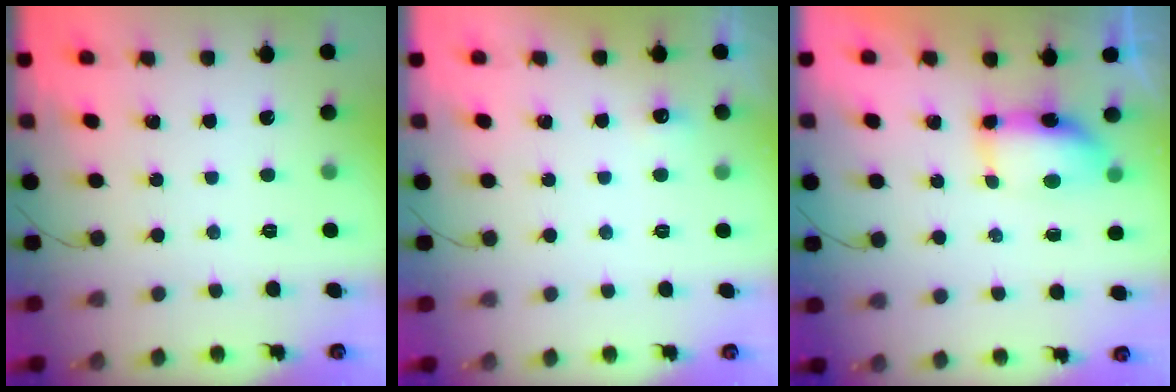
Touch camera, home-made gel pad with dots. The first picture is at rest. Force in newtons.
{"total": 6.6, "press": 3.0, "slide": 5.9}
{"total": 10.4, "press": 8.1, "slide": 6.5}